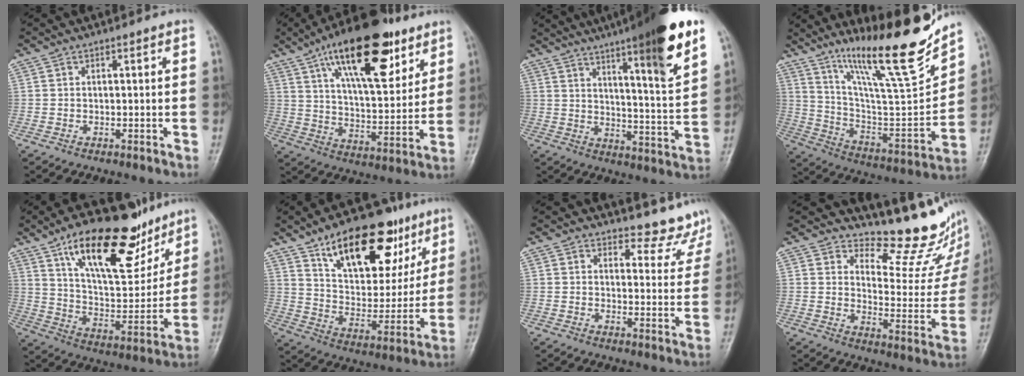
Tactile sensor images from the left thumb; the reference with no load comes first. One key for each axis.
{"total": 23.0, "fx": 12.5, "fy": 9.2, "fz": 17.0, "tx": -0.238, "ty": -0.038, "tz": 0.206}
{"total": 20.1, "fx": 12.0, "fy": 2.2, "fz": 16.0, "tx": -0.210, "ty": -0.054, "tz": 0.176}
{"total": 22.2, "fx": 17.0, "fy": 2.4, "fz": 14.1, "tx": -0.190, "ty": -0.101, "tz": 0.295}
{"total": 24.2, "fx": 14.8, "fy": 9.8, "fz": 16.4, "tx": -0.210, "ty": -0.054, "tz": 0.248}
{"total": 23.7, "fx": 13.2, "fy": 11.8, "fz": 15.8, "tx": -0.190, "ty": -0.039, "tz": 0.216}
{"total": 7.4, "fx": 7.0, "fy": 2.4, "fz": -0.3, "tx": 0.034, "ty": -0.066, "tz": 0.070}
{"total": 16.4, "fx": 14.4, "fy": 5.4, "fz": 5.6, "tx": -0.025, "ty": -0.142, "tz": 0.176}